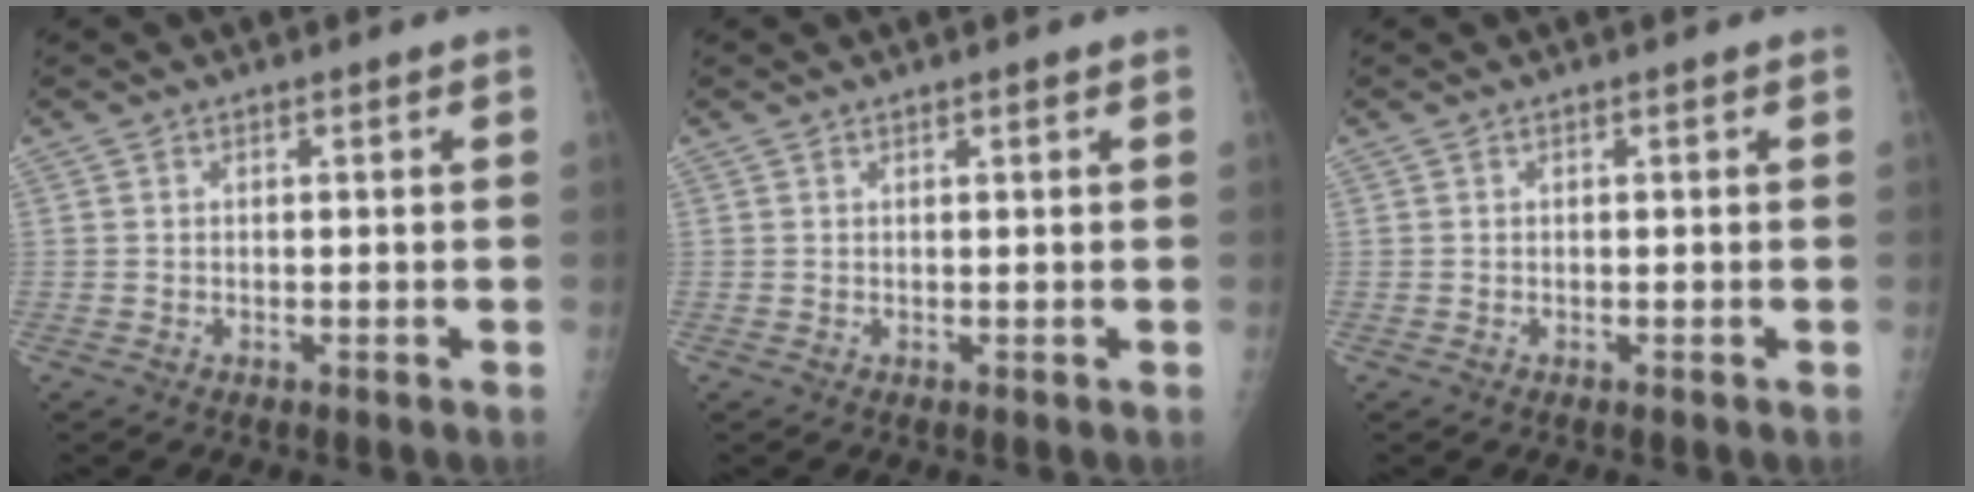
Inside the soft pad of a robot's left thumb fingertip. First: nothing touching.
{"total": 0.6, "force": [0.4, 0.1, 0.4], "torque": [-0.005, -0.001, 0.007]}
{"total": 0.0}